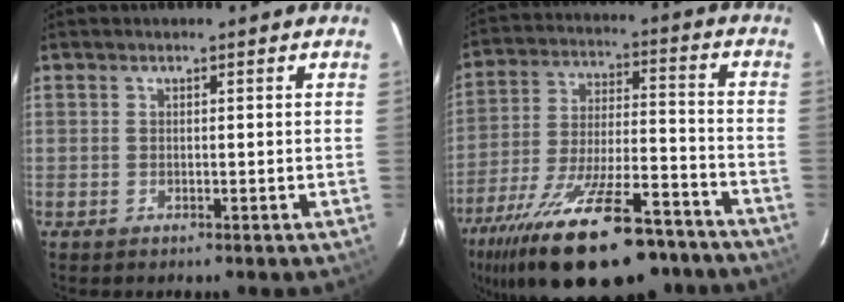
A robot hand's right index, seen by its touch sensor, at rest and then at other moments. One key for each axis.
{"total": 27.9, "fx": -20.9, "fy": 9.1, "fz": 16.1, "tx": -0.298, "ty": -0.044, "tz": -0.308}